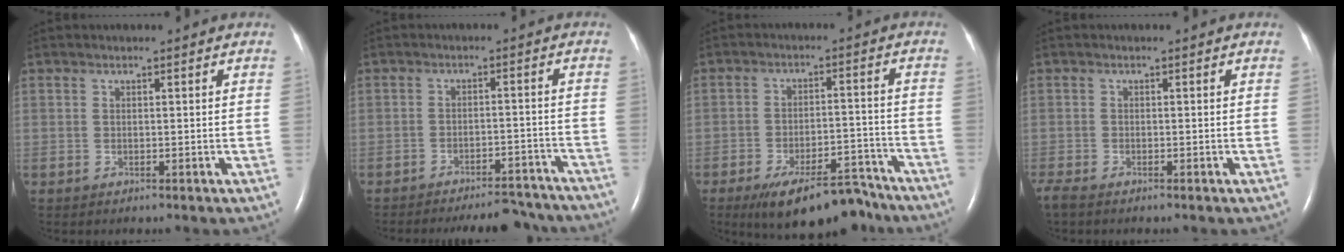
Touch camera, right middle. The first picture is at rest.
{"total": 12.0, "force": [-11.4, 2.3, 3.1], "torque": [-0.031, 0.007, -0.137]}
{"total": 13.2, "force": [-10.8, 4.1, 6.5], "torque": [-0.087, 0.013, -0.163]}
{"total": 2.7, "force": [-2.2, 0.7, 1.4], "torque": [-0.030, -0.009, -0.038]}